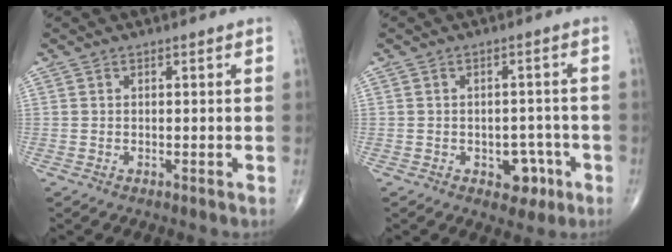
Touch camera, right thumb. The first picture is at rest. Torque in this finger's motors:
{"motor_torque": [2.87, 1.06, 0.27, -0.28, 0.09]}